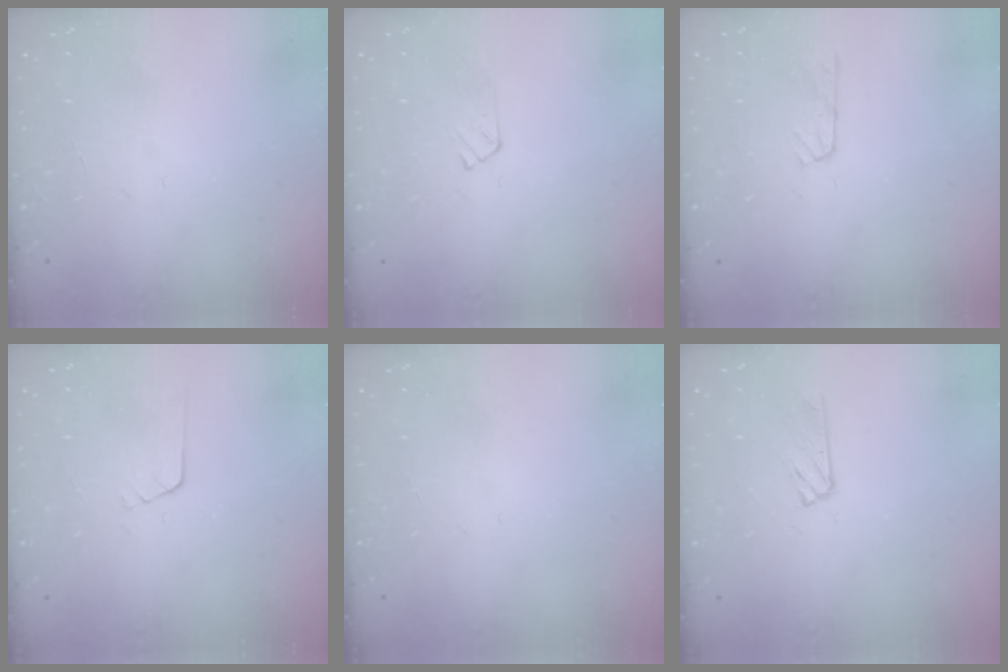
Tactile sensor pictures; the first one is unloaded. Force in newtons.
{"total": 5.1, "press": 5.1, "slide": 0.4}
{"total": 3.7, "press": 3.7, "slide": 0.4}
{"total": 3.3, "press": 3.3, "slide": 0.3}
{"total": 0.0}
{"total": 2.9, "press": 2.9, "slide": 0.3}